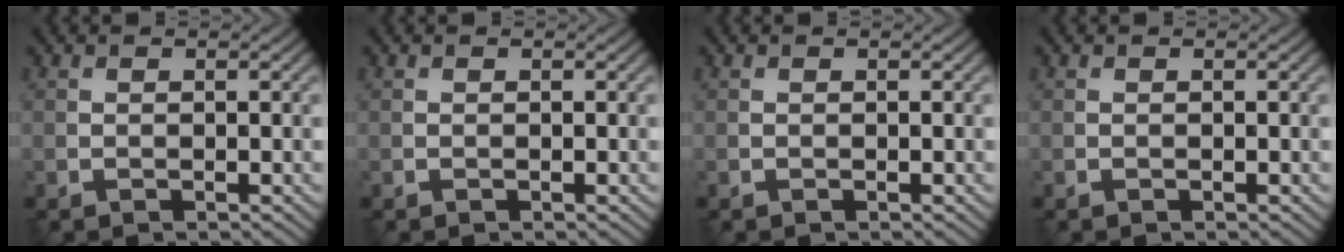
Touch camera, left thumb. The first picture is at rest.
{"total": 0.0}
{"total": 0.0}
{"total": 0.0}